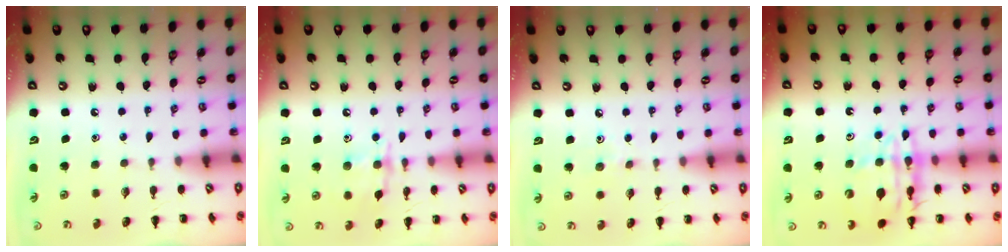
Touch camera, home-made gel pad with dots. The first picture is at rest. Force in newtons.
{"total": 9.7, "press": 9.7, "slide": 0.5}
{"total": 3.4, "press": 3.2, "slide": 1.2}
{"total": 14.6, "press": 14.3, "slide": 3.1}